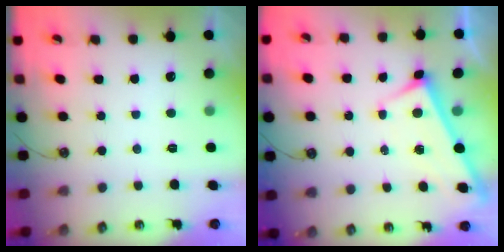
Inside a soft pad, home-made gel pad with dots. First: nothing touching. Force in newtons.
{"total": 3.0, "press": 3.0, "slide": 0.2}